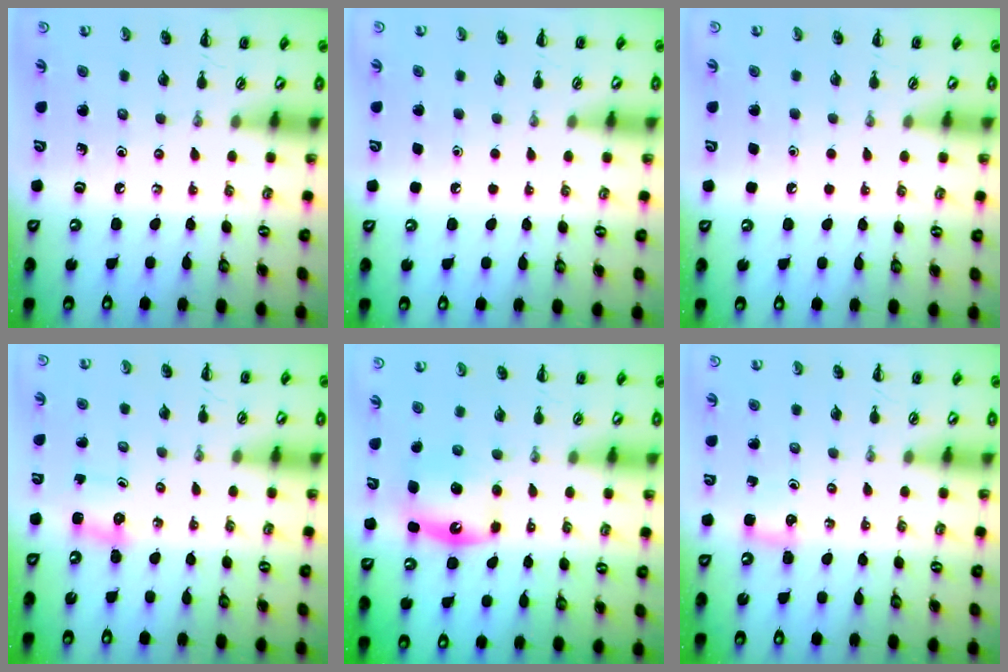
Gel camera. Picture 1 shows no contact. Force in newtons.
{"total": 1.5, "press": 1.5, "slide": 0.1}
{"total": 1.7, "press": 1.7, "slide": 0.1}
{"total": 2.0, "press": 1.9, "slide": 0.7}
{"total": 5.6, "press": 5.6, "slide": 0.9}
{"total": 2.8, "press": 2.6, "slide": 0.9}